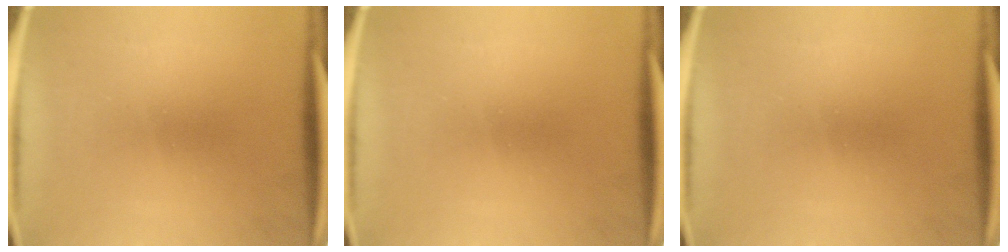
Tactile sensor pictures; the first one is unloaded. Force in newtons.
{"total": 0.0}
{"total": 0.0}